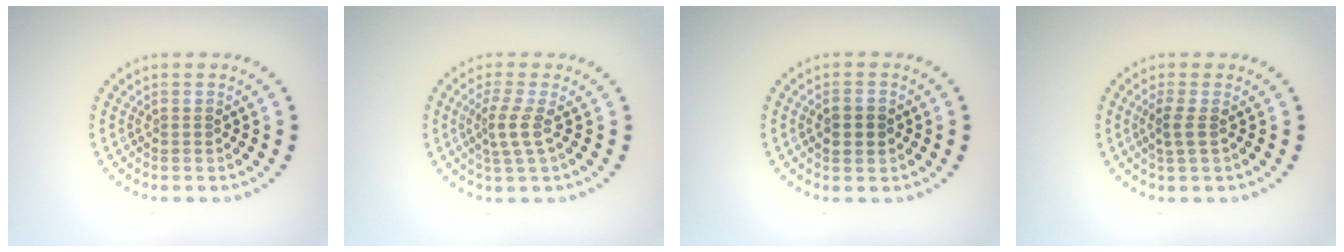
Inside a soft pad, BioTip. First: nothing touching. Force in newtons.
{"total": 2.2, "press": 1.6, "slide": 1.6}
{"total": 2.7, "press": 2.7, "slide": 0.2}
{"total": 1.5, "press": 1.3, "slide": 0.9}